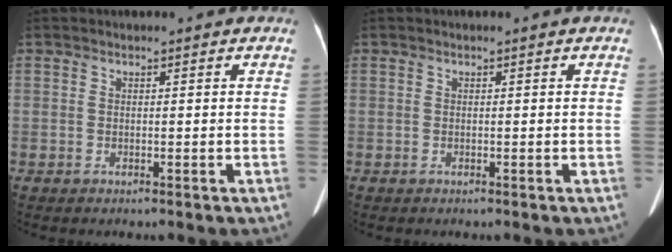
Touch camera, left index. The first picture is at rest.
{"total": 0.0}